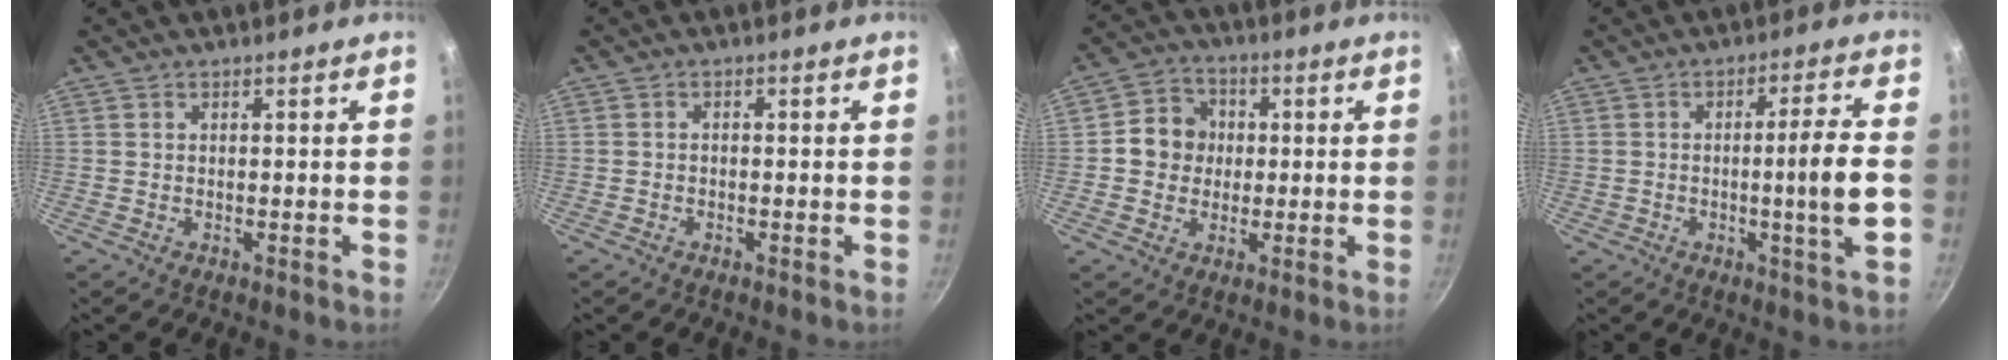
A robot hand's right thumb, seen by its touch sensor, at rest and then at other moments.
{"total": 0.8, "force": [-0.4, 0.5, 0.4], "torque": [-0.010, 0.006, -0.009]}
{"total": 8.0, "force": [0.3, 7.3, 3.2], "torque": [-0.017, 0.013, -0.011]}
{"total": 8.3, "force": [-1.4, -0.2, 8.1], "torque": [-0.129, 0.012, -0.020]}